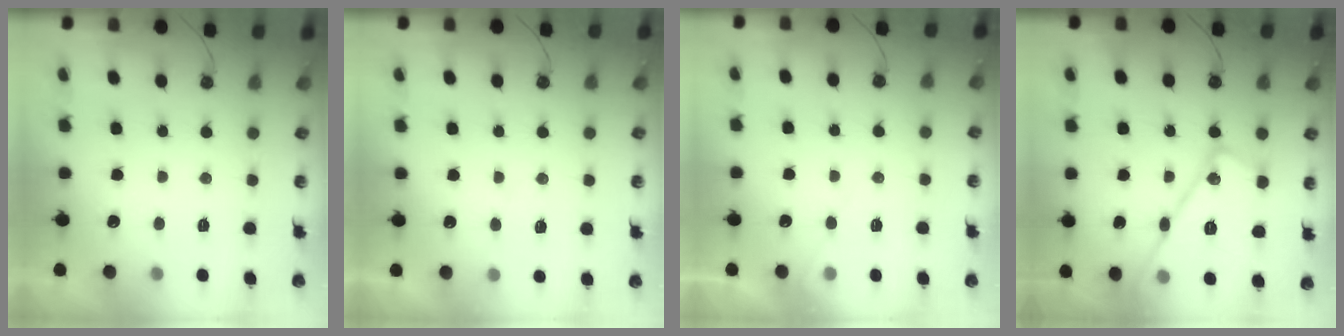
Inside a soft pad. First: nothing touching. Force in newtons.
{"total": 5.4, "press": 5.4, "slide": 0.7}
{"total": 5.4, "press": 5.3, "slide": 0.8}
{"total": 20.3, "press": 20.3, "slide": 1.7}